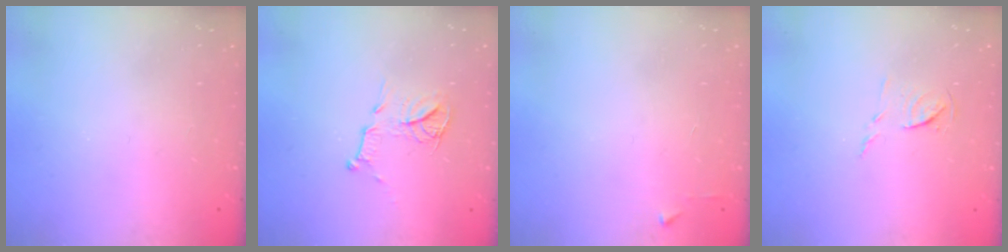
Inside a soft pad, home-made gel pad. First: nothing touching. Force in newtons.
{"total": 11.0, "press": 10.9, "slide": 0.4}
{"total": 2.4, "press": 2.4, "slide": 0.3}
{"total": 7.3, "press": 7.3, "slide": 0.5}